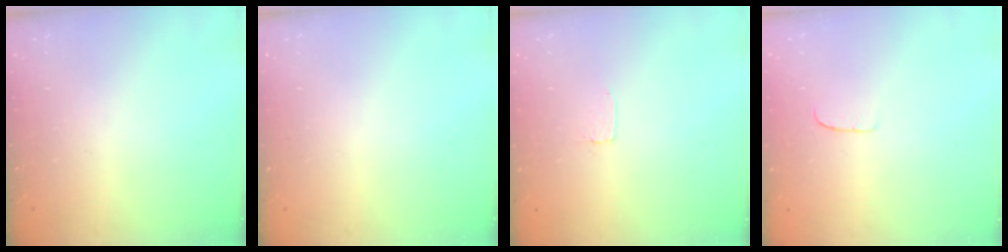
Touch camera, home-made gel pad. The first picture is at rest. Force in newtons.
{"total": 0.0}
{"total": 1.7, "press": 1.7, "slide": 0.1}
{"total": 5.4, "press": 5.4, "slide": 0.4}